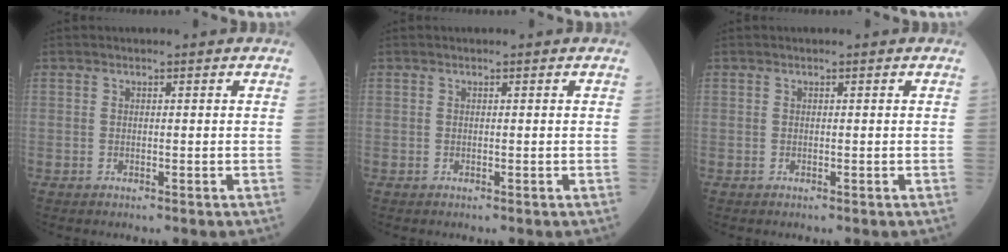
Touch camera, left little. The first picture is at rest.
{"total": 0.0}
{"total": 0.0}